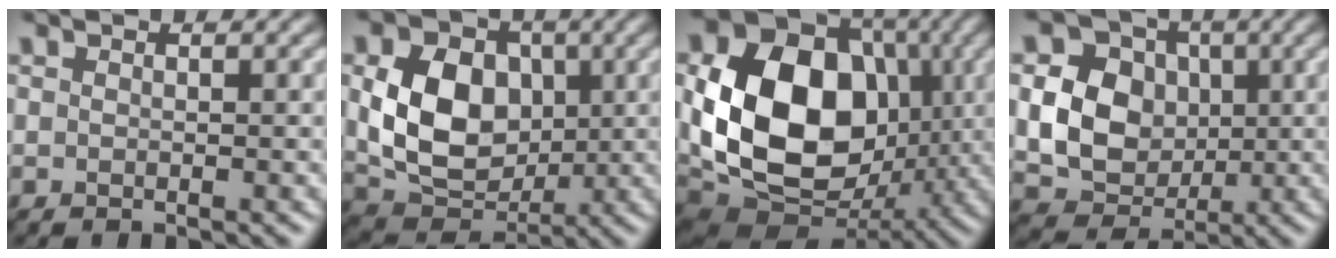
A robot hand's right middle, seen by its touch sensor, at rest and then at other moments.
{"total": 8.5, "force": [0.8, 6.4, 5.5], "torque": [-0.111, -0.007, 0.015]}
{"total": 15.1, "force": [0.7, 11.2, 10.2], "torque": [-0.192, -0.006, 0.008]}
{"total": 7.7, "force": [0.2, 6.4, 4.2], "torque": [-0.086, -0.001, -0.005]}